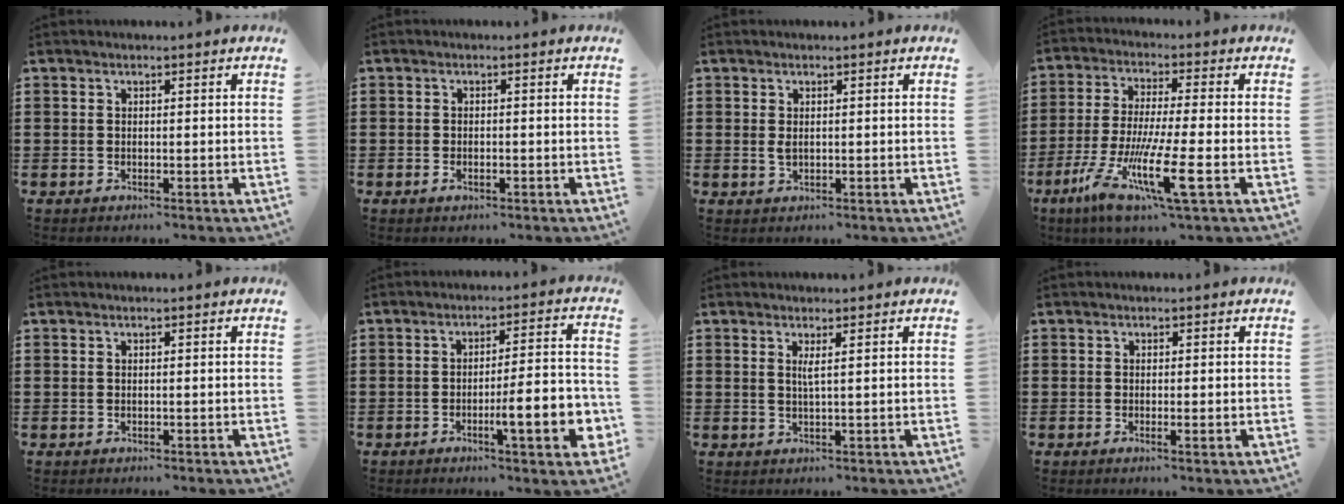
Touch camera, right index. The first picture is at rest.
{"total": 1.2, "force": [-0.6, 0.5, 0.9], "torque": [-0.019, -0.002, -0.010]}
{"total": 1.2, "force": [0.2, 0.6, 1.0], "torque": [-0.022, 0.004, 0.002]}
{"total": 12.5, "force": [-4.9, 1.6, 11.3], "torque": [-0.243, -0.017, -0.094]}
{"total": 0.0}
{"total": 10.2, "force": [-3.5, 2.0, 9.4], "torque": [-0.140, -0.003, -0.057]}
{"total": 1.6, "force": [0.5, -0.2, 1.5], "torque": [-0.030, -0.005, 0.008]}
{"total": 0.8, "force": [-0.2, -0.1, 0.8], "torque": [-0.014, -0.006, -0.003]}